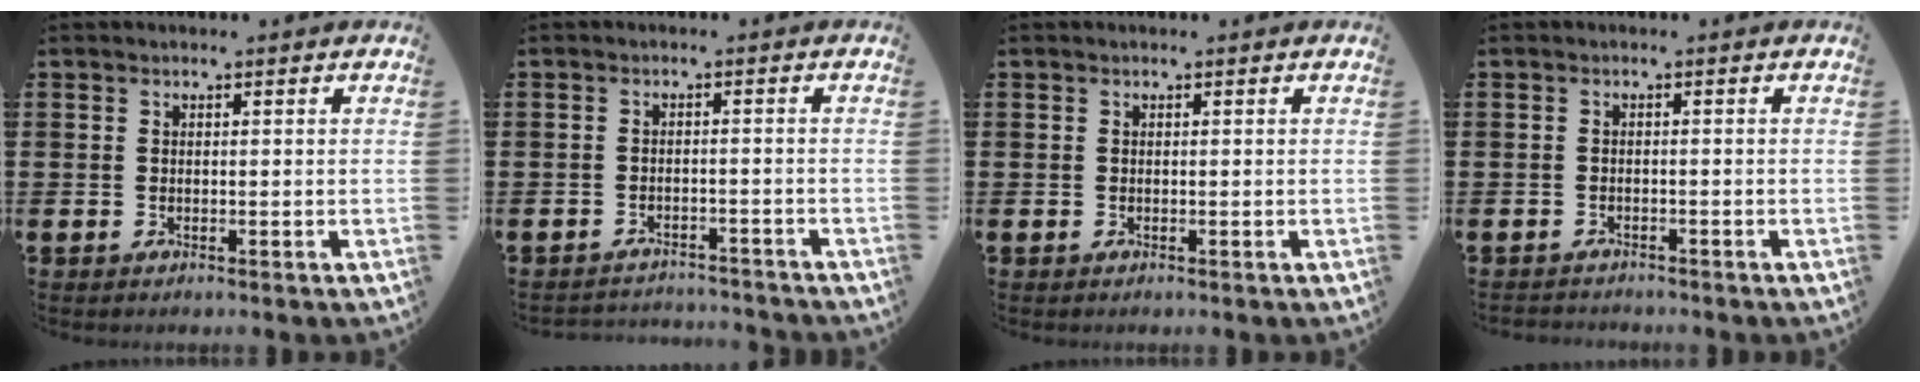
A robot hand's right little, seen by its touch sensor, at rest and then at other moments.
{"total": 1.9, "force": [-1.9, 0.0, -0.2], "torque": [-0.003, 0.003, -0.042]}
{"total": 0.0}
{"total": 0.9, "force": [-0.9, 0.1, -0.1], "torque": [-0.001, 0.001, -0.019]}